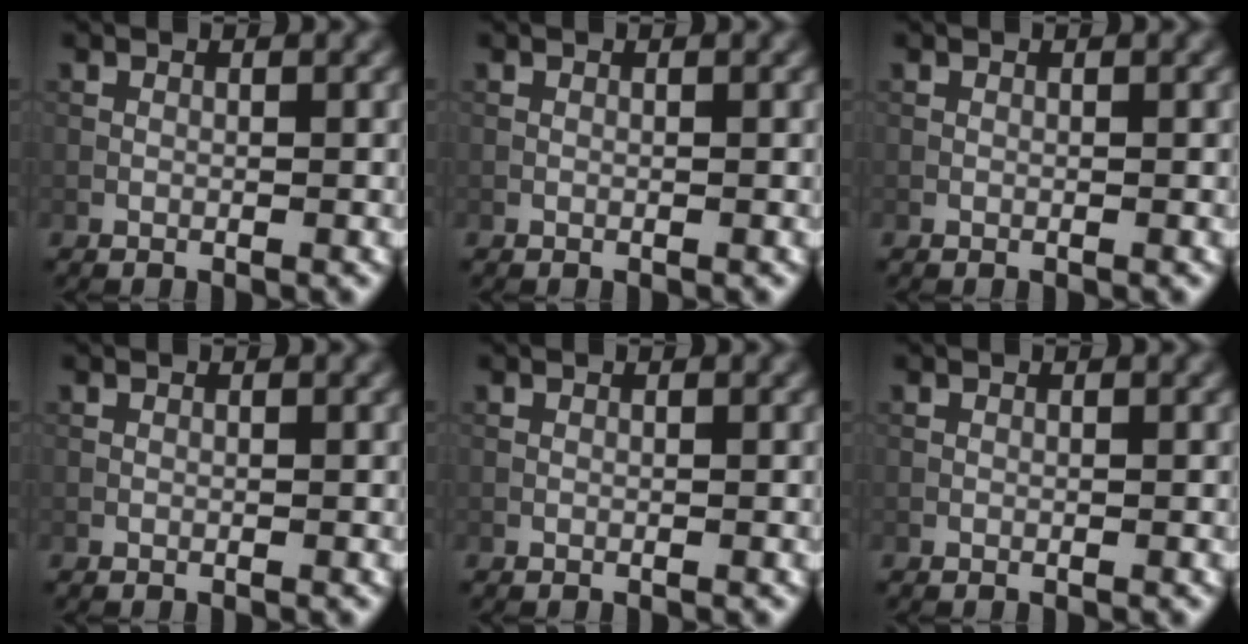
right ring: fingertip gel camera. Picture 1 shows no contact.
{"total": 0.0}
{"total": 0.0}
{"total": 0.0}
{"total": 0.0}
{"total": 0.0}